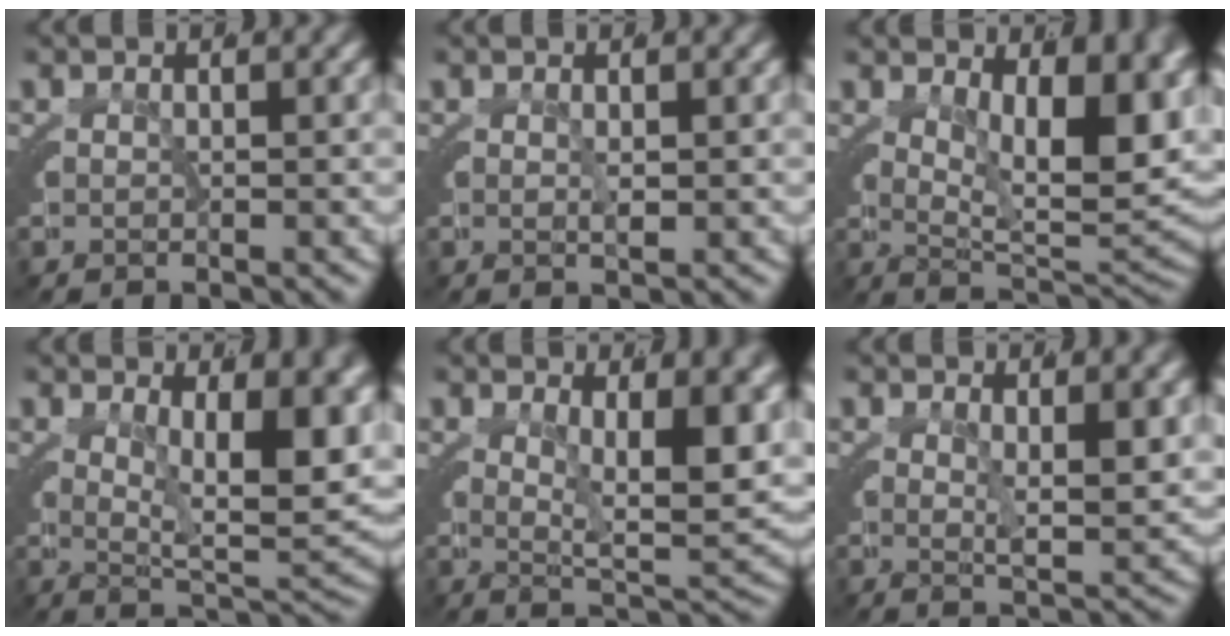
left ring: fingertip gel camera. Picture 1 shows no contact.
{"total": 0.8, "force": [0.1, 0.0, 0.8], "torque": [-0.018, -0.012, 0.006]}
{"total": 10.7, "force": [2.6, 4.1, 9.5], "torque": [-0.107, -0.006, 0.042]}
{"total": 9.3, "force": [2.1, 2.9, 8.5], "torque": [-0.098, -0.009, 0.035]}
{"total": 7.4, "force": [2.2, 1.8, 6.8], "torque": [-0.084, -0.014, 0.038]}
{"total": 2.9, "force": [1.3, -0.3, 2.6], "torque": [-0.036, -0.018, 0.029]}